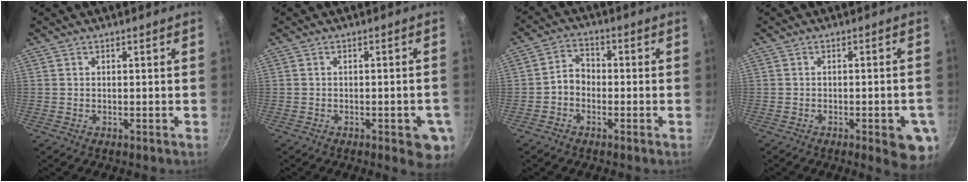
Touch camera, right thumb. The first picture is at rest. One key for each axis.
{"total": 6.7, "fx": -2.5, "fy": 2.3, "fz": 5.8, "tx": -0.050, "ty": 0.004, "tz": -0.029}
{"total": 4.2, "fx": -1.4, "fy": 3.2, "fz": 2.3, "tx": -0.027, "ty": 0.024, "tz": -0.035}
{"total": 8.0, "fx": -3.0, "fy": 2.3, "fz": 7.0, "tx": -0.065, "ty": 0.007, "tz": -0.034}